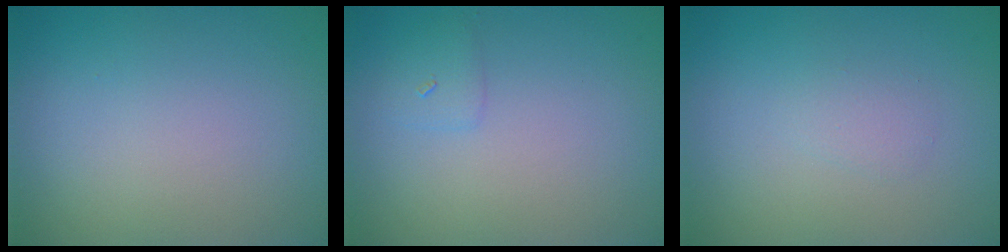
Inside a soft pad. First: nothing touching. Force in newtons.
{"total": 0.5, "press": 0.5, "slide": 0.0}
{"total": 0.9, "press": 0.9, "slide": 0.0}